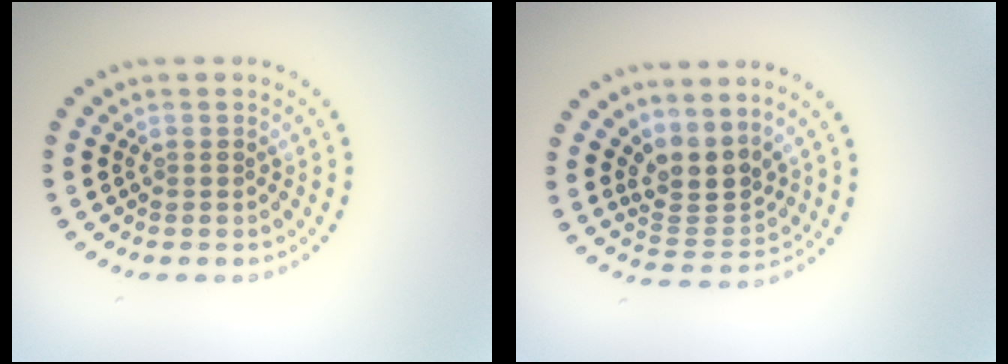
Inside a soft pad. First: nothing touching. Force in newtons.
{"total": 3.2, "press": 2.4, "slide": 2.2}